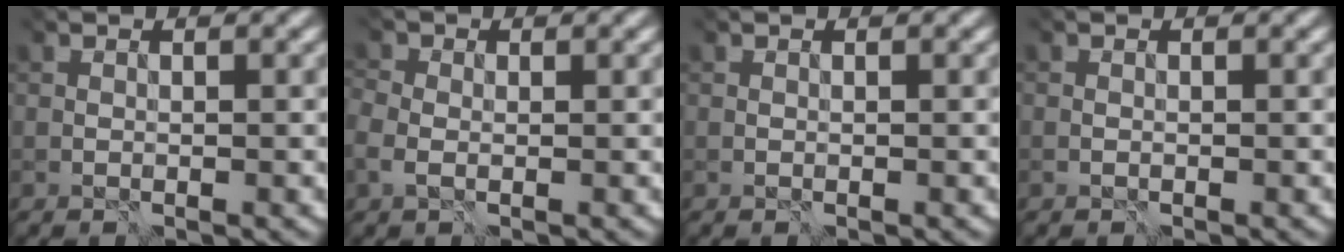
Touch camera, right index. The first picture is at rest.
{"total": 1.9, "force": [-0.9, 1.3, 1.0], "torque": [-0.034, 0.007, -0.004]}
{"total": 0.0}
{"total": 0.9, "force": [-0.7, -0.4, -0.4], "torque": [0.007, -0.002, -0.009]}